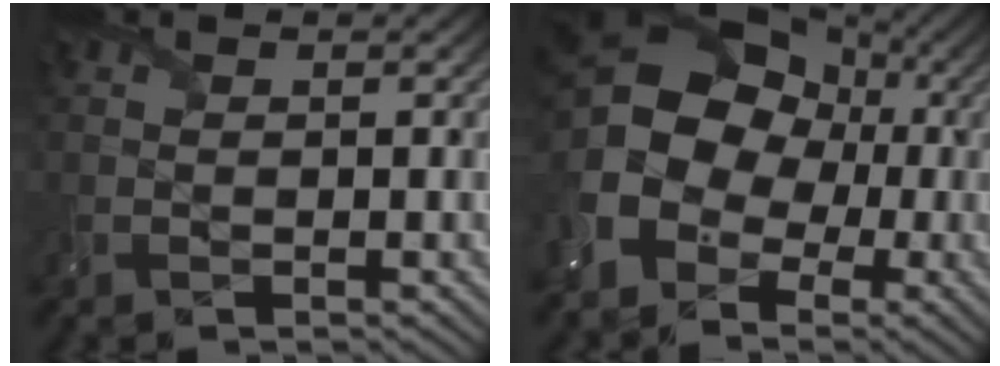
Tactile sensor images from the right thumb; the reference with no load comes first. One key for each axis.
{"total": 15.5, "fx": -0.4, "fy": 12.7, "fz": 8.7, "tx": -0.214, "ty": -0.009, "tz": -0.015}